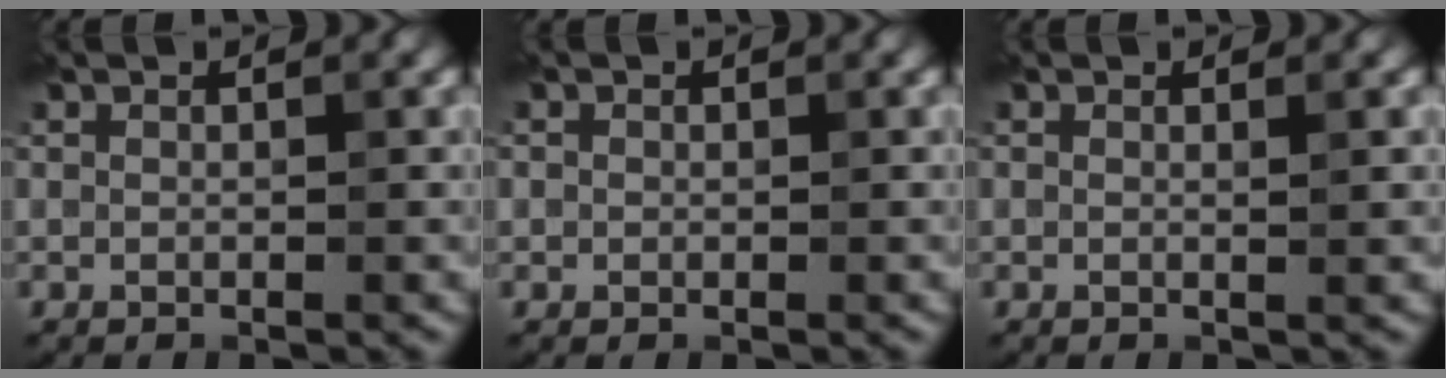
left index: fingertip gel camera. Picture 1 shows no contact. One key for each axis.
{"total": 0.7, "fx": 0.2, "fy": 0.7, "fz": 0.0, "tx": 0.006, "ty": -0.003, "tz": -0.001}
{"total": 0.9, "fx": 0.2, "fy": 0.2, "fz": 0.8, "tx": -0.009, "ty": -0.001, "tz": -0.001}